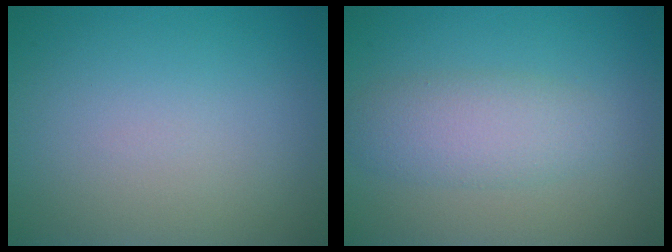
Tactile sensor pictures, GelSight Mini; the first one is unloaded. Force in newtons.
{"total": 3.4, "press": 3.4, "slide": 0.1}